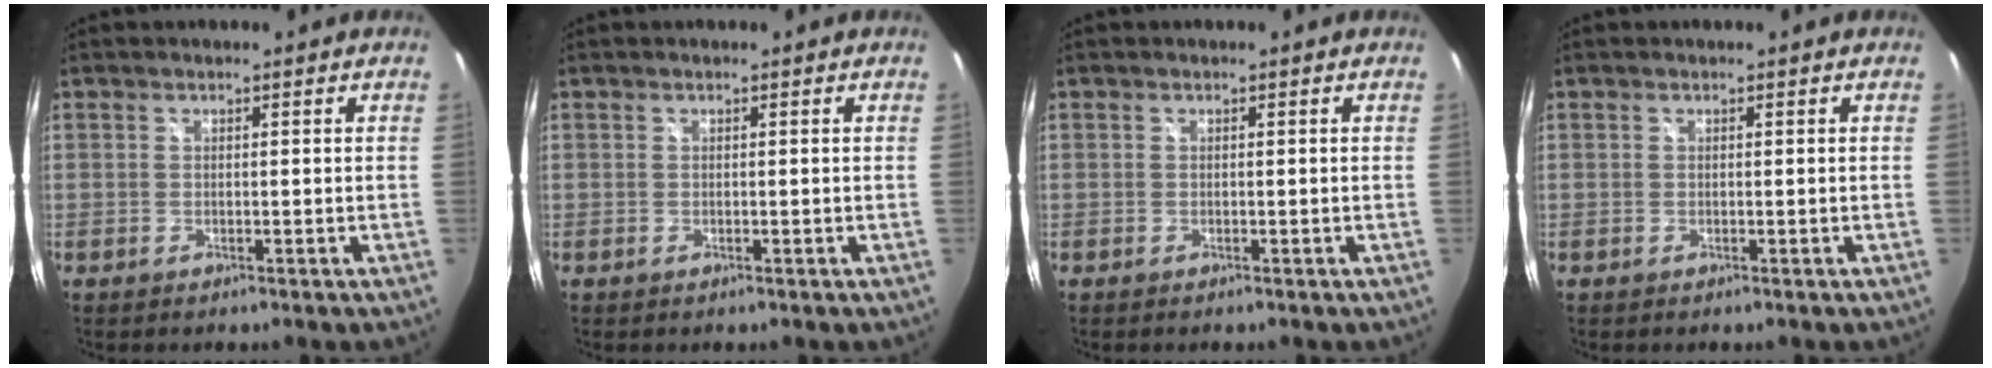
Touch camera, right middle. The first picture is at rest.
{"total": 0.0}
{"total": 0.0}
{"total": 0.0}